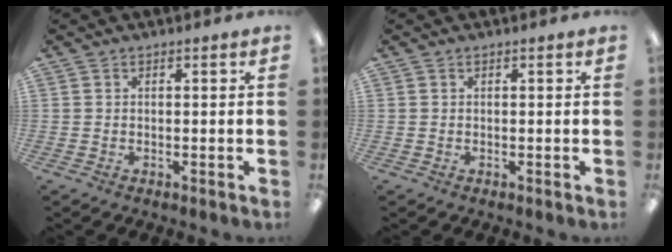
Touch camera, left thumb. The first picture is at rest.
{"total": 0.0}